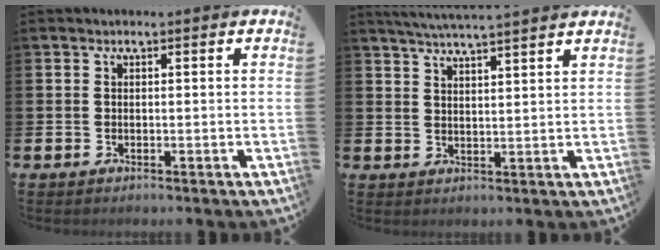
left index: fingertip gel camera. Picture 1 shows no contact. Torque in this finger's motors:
{"motor_torque": [0.37, -0.61, 0.22, 0.10]}